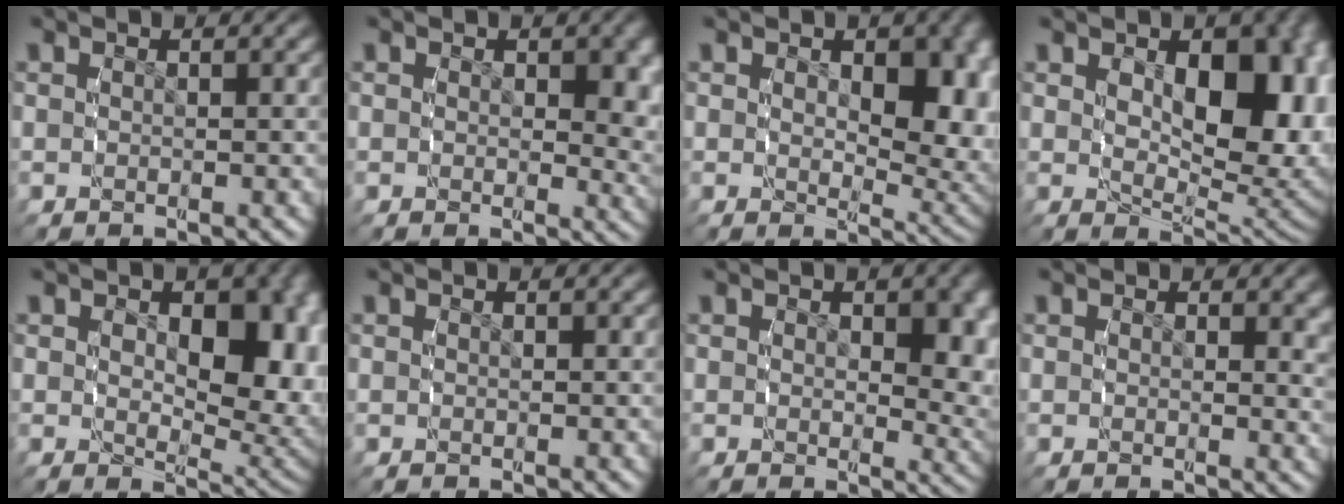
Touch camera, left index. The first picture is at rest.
{"total": 3.0, "force": [0.5, 1.7, 2.4], "torque": [-0.027, -0.015, 0.012]}
{"total": 6.2, "force": [0.9, 3.5, 5.1], "torque": [-0.068, -0.028, 0.022]}
{"total": 10.6, "force": [1.2, 6.0, 8.6], "torque": [-0.118, -0.028, 0.029]}
{"total": 7.9, "force": [0.8, 4.7, 6.3], "torque": [-0.087, -0.031, 0.022]}
{"total": 0.0}
{"total": 3.5, "force": [0.8, 1.8, 2.9], "torque": [-0.033, -0.015, 0.016]}
{"total": 1.2, "force": [1.0, 0.2, 0.6], "torque": [0.000, -0.003, 0.012]}